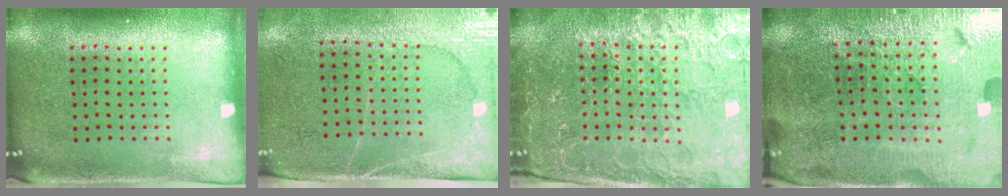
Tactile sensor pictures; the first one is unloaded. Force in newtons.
{"total": 2.9, "press": 2.7, "slide": 1.2}
{"total": 4.8, "press": 4.5, "slide": 1.6}
{"total": 5.2, "press": 4.9, "slide": 1.7}